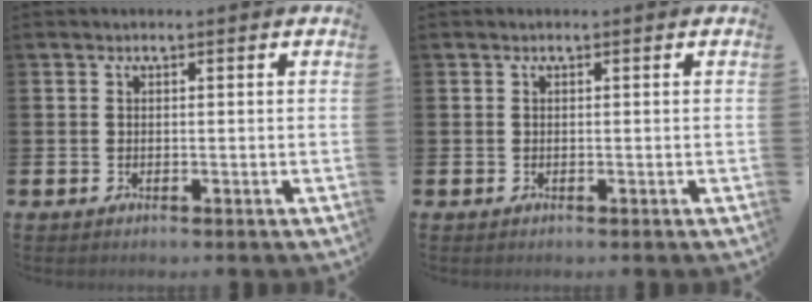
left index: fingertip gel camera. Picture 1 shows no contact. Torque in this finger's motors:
{"motor_torque": [-0.02, 0.02, 0.00, 0.00]}